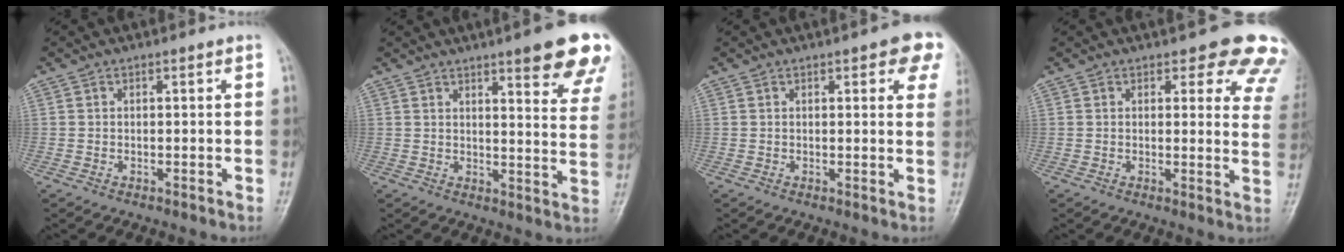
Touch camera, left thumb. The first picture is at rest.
{"total": 16.2, "force": [10.6, 3.3, 11.8], "torque": [-0.117, -0.047, 0.120]}
{"total": 7.8, "force": [3.9, 2.8, 6.2], "torque": [-0.040, -0.006, 0.038]}
{"total": 12.1, "force": [9.9, 4.4, 5.5], "torque": [0.001, -0.048, 0.082]}